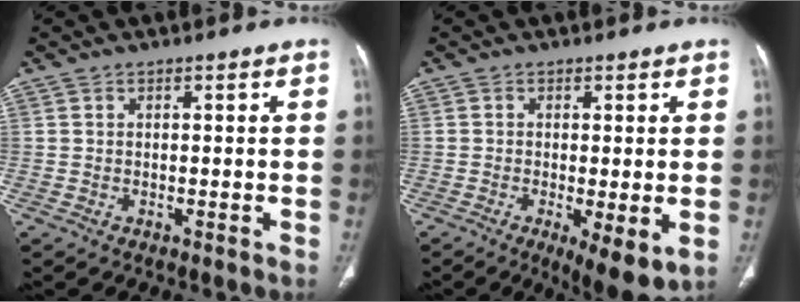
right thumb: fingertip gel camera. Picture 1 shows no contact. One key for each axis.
{"total": 7.7, "fx": -2.0, "fy": 2.3, "fz": 7.1, "tx": -0.111, "ty": -0.023, "tz": -0.030}